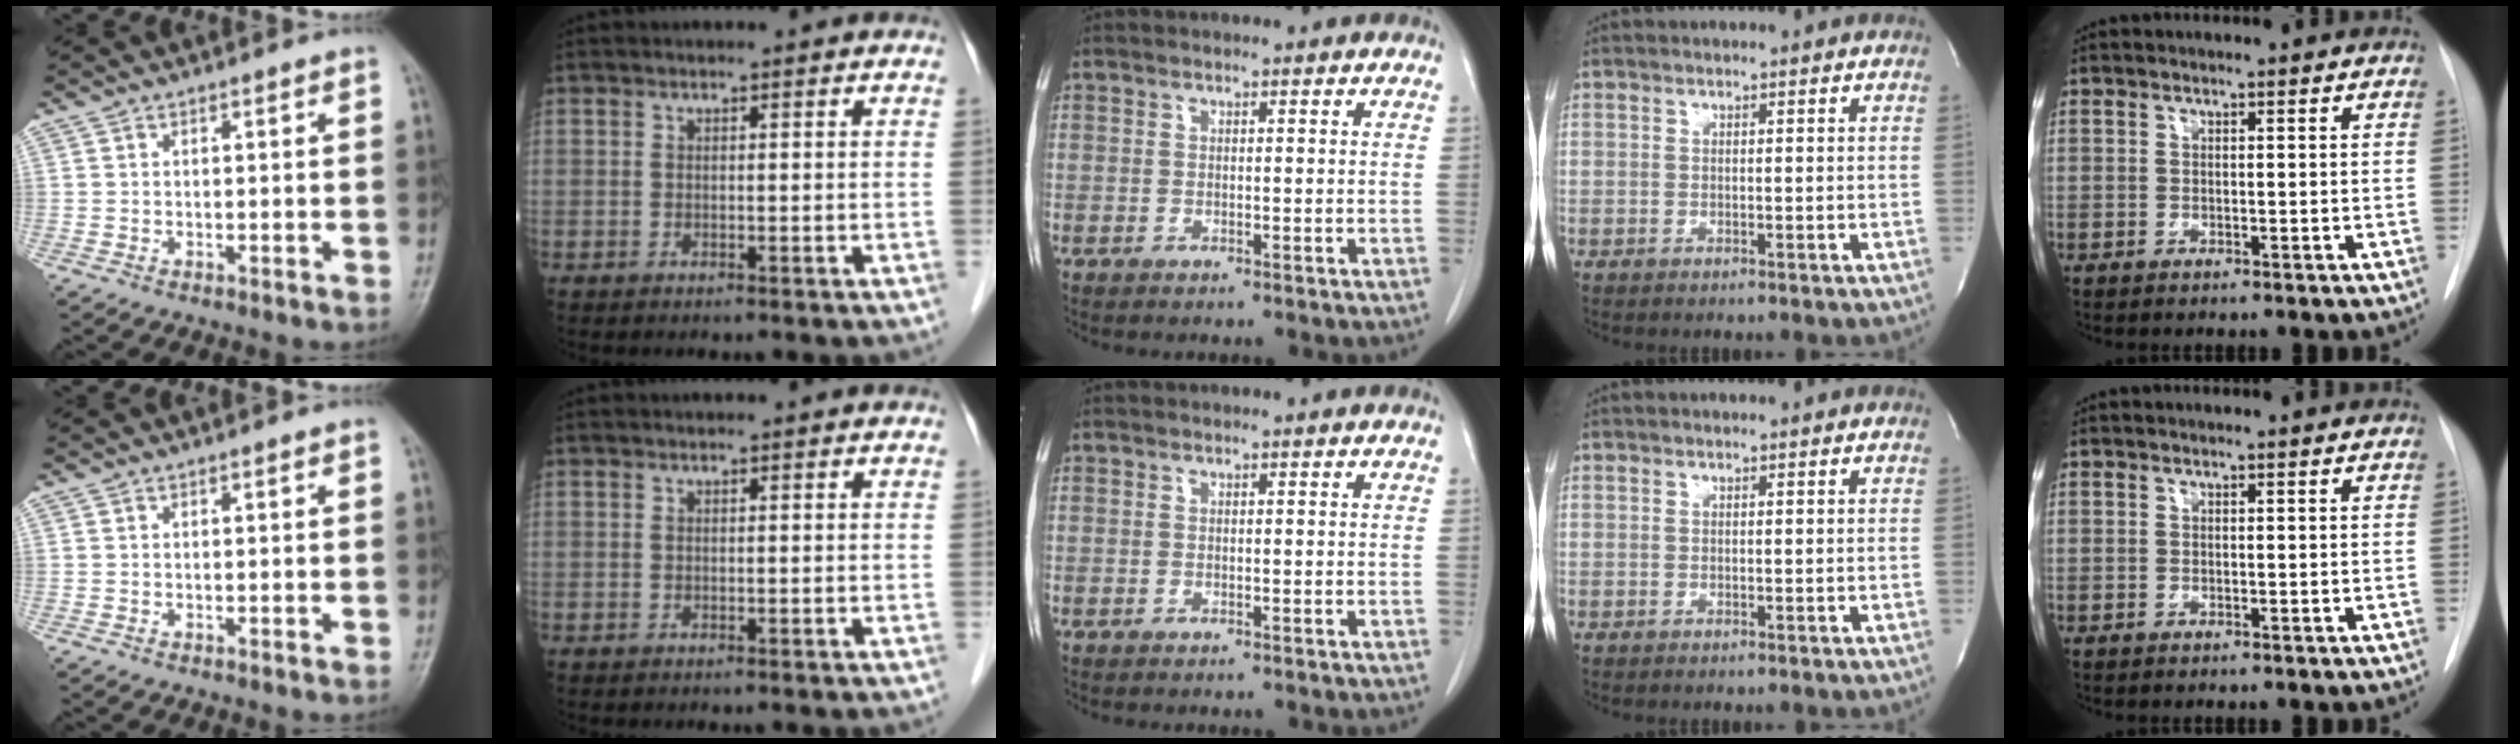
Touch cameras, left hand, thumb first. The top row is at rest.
{}